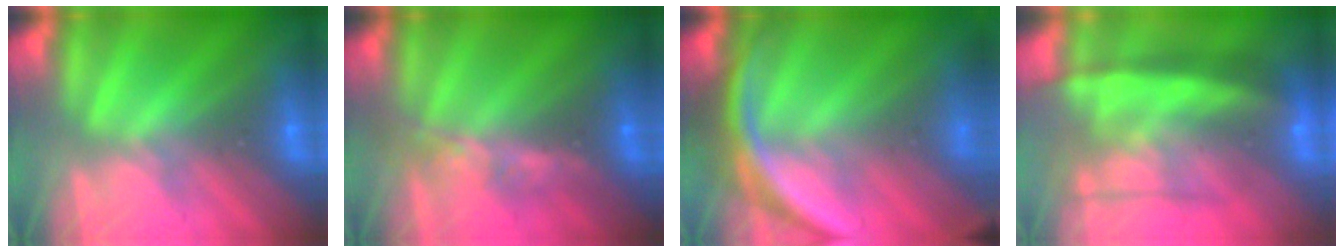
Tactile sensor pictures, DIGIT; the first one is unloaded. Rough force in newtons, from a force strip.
{"total": 9.1}
{"total": 7.9}
{"total": 7.0}